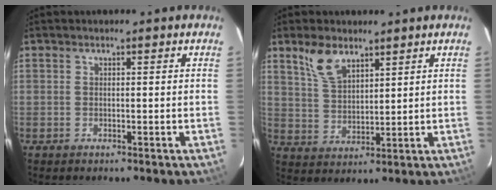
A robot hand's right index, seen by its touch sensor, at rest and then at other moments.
{"total": 7.2, "force": [4.9, 3.4, 4.0], "torque": [-0.076, 0.008, 0.103]}